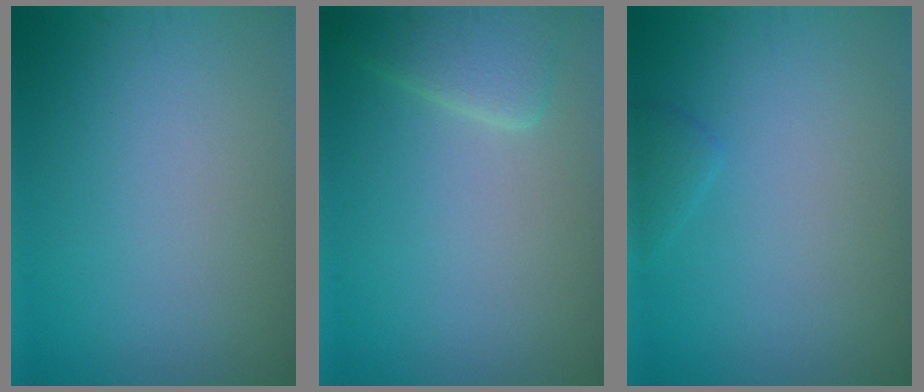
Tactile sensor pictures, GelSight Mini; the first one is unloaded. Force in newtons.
{"total": 2.9, "press": 2.9, "slide": 0.3}
{"total": 1.0, "press": 1.0, "slide": 0.1}